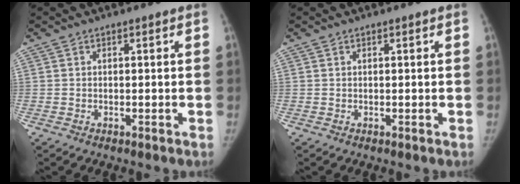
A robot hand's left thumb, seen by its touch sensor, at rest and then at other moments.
{"total": 0.0}